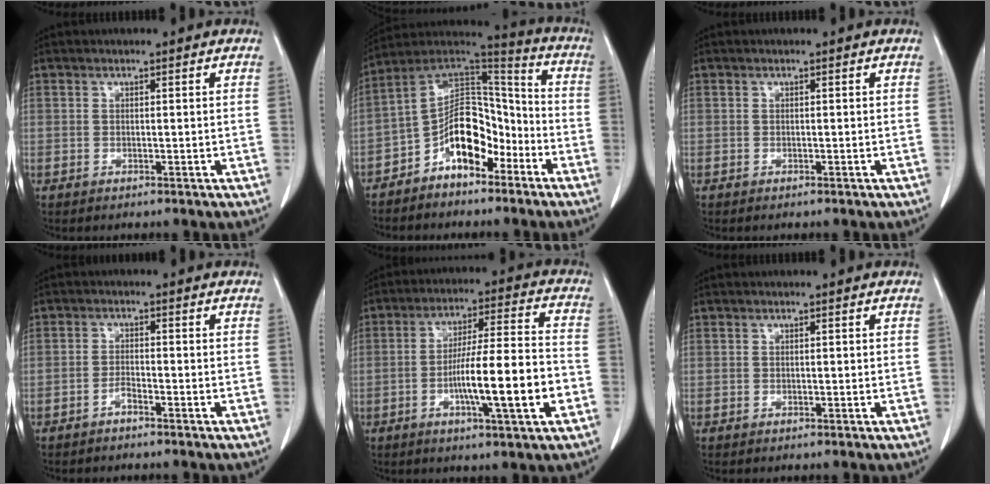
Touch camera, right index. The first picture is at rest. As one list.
[{"total": 11.7, "force": [-5.9, 6.1, 8.0], "torque": [-0.141, 0.035, -0.102]}, {"total": 0.0}, {"total": 1.6, "force": [-1.3, 0.1, 0.9], "torque": [-0.018, 0.002, -0.025]}, {"total": 13.7, "force": [-3.9, 0.7, 13.1], "torque": [-0.220, 0.002, -0.066]}, {"total": 0.0}]